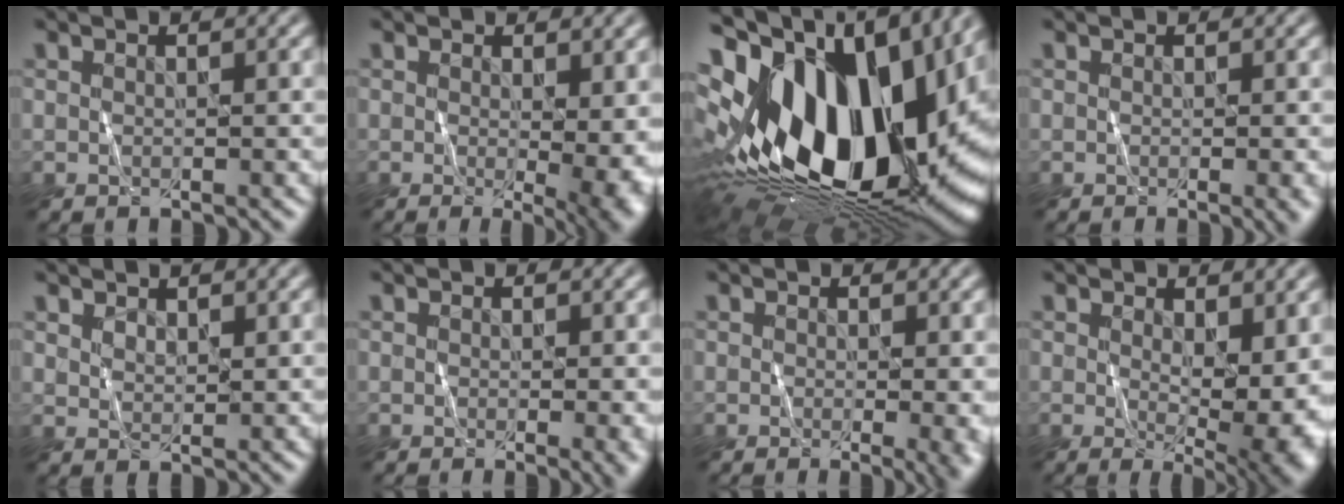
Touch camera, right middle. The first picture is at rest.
{"total": 6.0, "force": [-0.6, 2.0, 5.7], "torque": [-0.062, -0.015, -0.005]}
{"total": 21.7, "force": [1.2, 13.8, 16.7], "torque": [-0.341, -0.034, 0.040]}
{"total": 2.1, "force": [-0.4, 0.5, 1.9], "torque": [-0.018, -0.005, -0.005]}
{"total": 1.5, "force": [1.2, 0.6, 0.7], "torque": [-0.017, -0.003, 0.027]}
{"total": 2.4, "force": [-0.4, 0.5, 2.3], "torque": [-0.024, -0.007, -0.007]}
{"total": 4.6, "force": [-0.6, 1.7, 4.2], "torque": [-0.032, -0.009, -0.005]}
{"total": 7.0, "force": [0.1, 2.8, 6.4], "torque": [-0.094, -0.014, 0.006]}